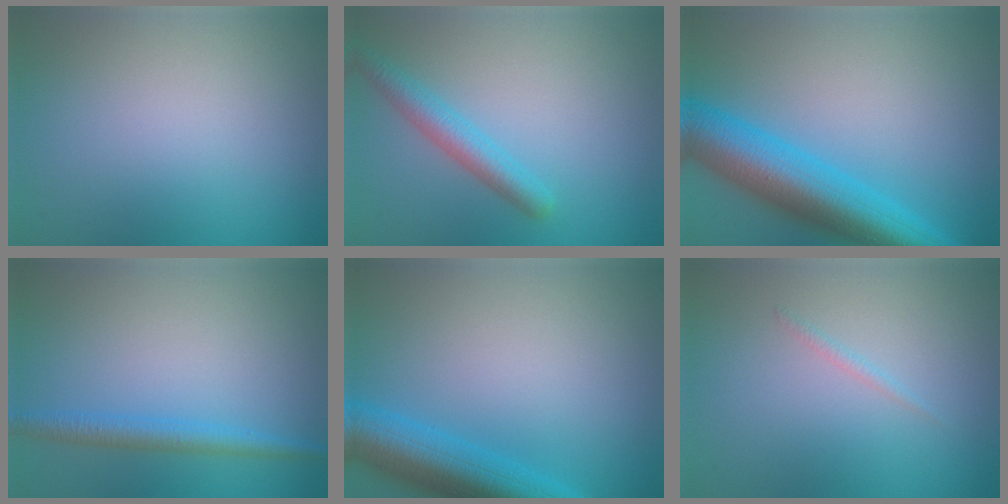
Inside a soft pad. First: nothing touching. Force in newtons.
{"total": 2.9, "press": 2.9, "slide": 0.1}
{"total": 9.2, "press": 9.2, "slide": 0.2}
{"total": 2.4, "press": 2.4, "slide": 0.1}
{"total": 7.2, "press": 7.2, "slide": 0.4}
{"total": 0.6, "press": 0.6, "slide": 0.1}